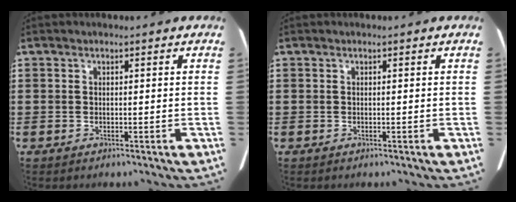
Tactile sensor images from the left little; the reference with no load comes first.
{"total": 0.0}